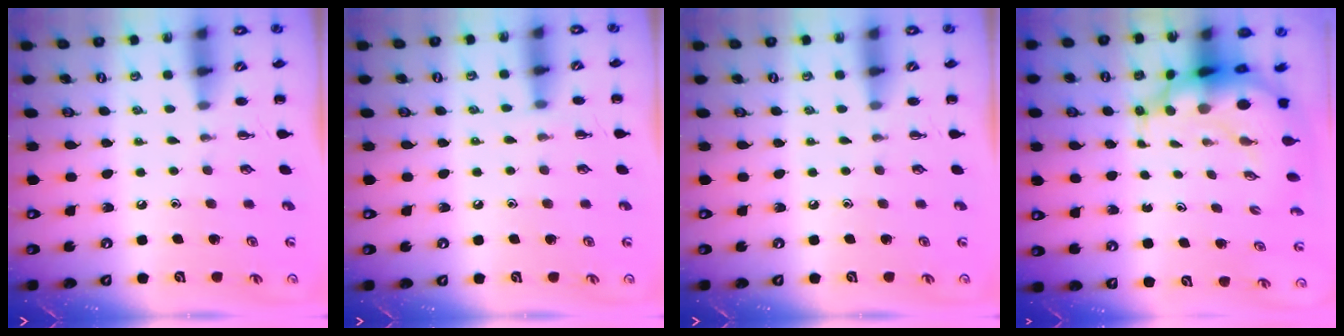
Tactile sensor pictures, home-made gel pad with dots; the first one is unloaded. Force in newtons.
{"total": 6.6, "press": 6.2, "slide": 2.1}
{"total": 0.0}
{"total": 9.7, "press": 9.4, "slide": 2.3}